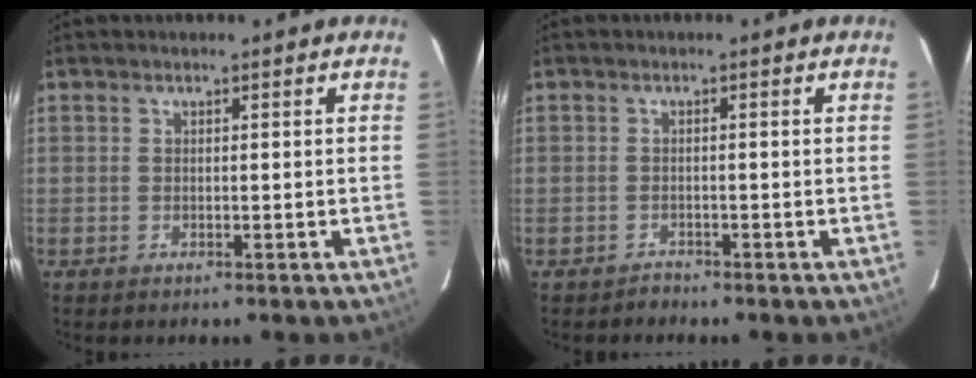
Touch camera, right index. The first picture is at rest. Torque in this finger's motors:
{"motor_torque": [0.00, -0.06, -0.06, -0.03]}